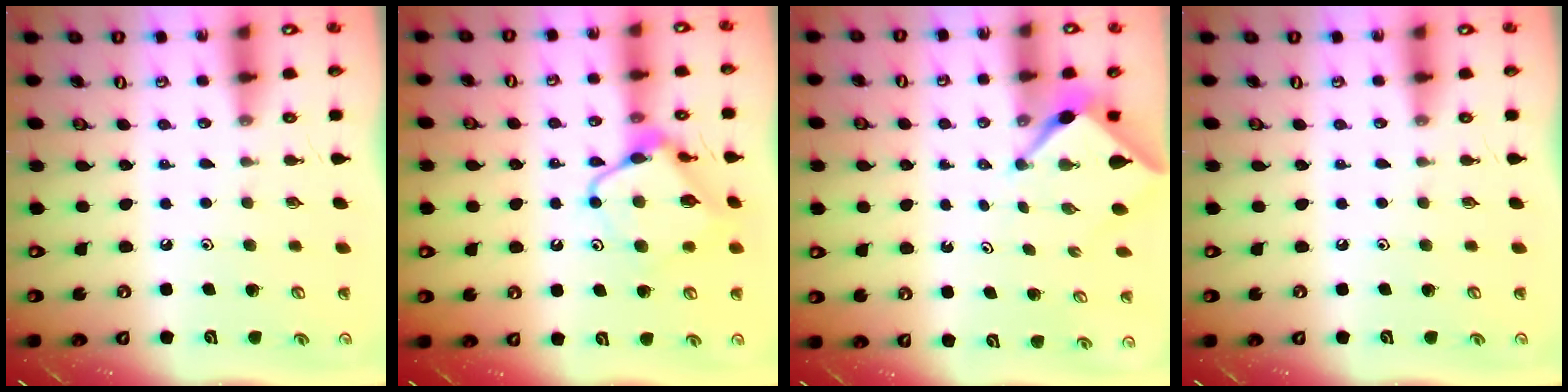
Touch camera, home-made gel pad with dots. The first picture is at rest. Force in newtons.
{"total": 11.6, "press": 11.6, "slide": 0.3}
{"total": 2.2, "press": 2.2, "slide": 0.3}
{"total": 0.0}